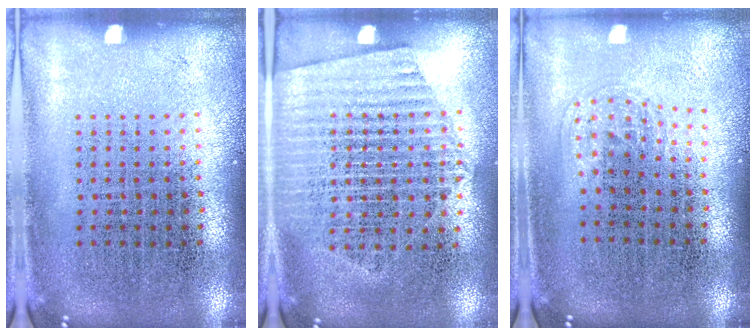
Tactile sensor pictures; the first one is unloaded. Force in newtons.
{"total": 1.5, "press": 1.4, "slide": 0.7}
{"total": 1.0, "press": 0.7, "slide": 0.7}